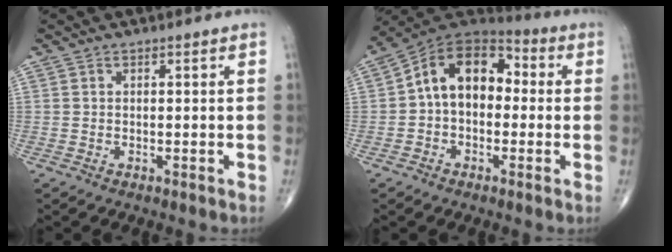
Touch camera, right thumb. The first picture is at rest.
{"total": 13.2, "force": [0.4, 9.0, 9.7], "torque": [-0.124, 0.044, -0.011]}